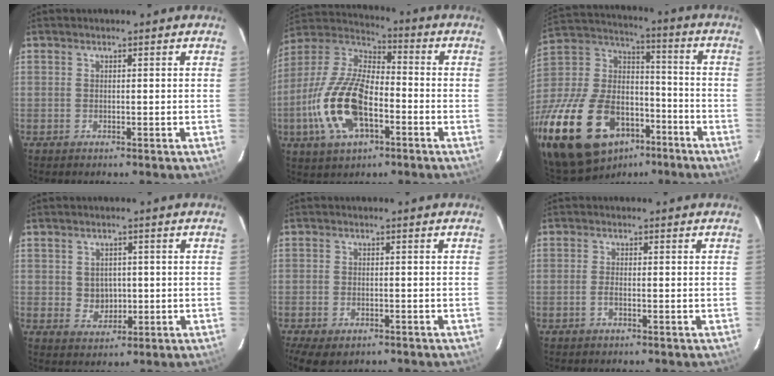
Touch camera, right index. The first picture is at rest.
{"total": 18.0, "force": [-5.8, 8.7, 14.6], "torque": [-0.315, -0.004, -0.110]}
{"total": 30.3, "force": [-15.6, 17.8, 18.9], "torque": [-0.415, -0.005, -0.249]}
{"total": 4.1, "force": [0.2, 3.8, 1.5], "torque": [-0.029, 0.006, 0.012]}
{"total": 7.6, "force": [-4.8, 4.2, 4.3], "torque": [-0.106, -0.024, -0.078]}
{"total": 1.2, "force": [-0.6, 0.4, 1.0], "torque": [-0.025, 0.001, -0.014]}